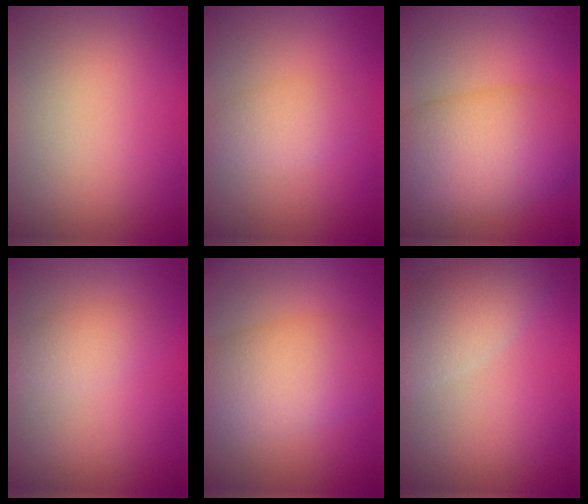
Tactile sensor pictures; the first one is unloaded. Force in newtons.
{"total": 2.9, "press": 2.9, "slide": 0.1}
{"total": 10.1, "press": 10.1, "slide": 0.3}
{"total": 2.1, "press": 2.1, "slide": 0.1}
{"total": 7.8, "press": 7.8, "slide": 0.3}
{"total": 4.8, "press": 4.8, "slide": 0.5}